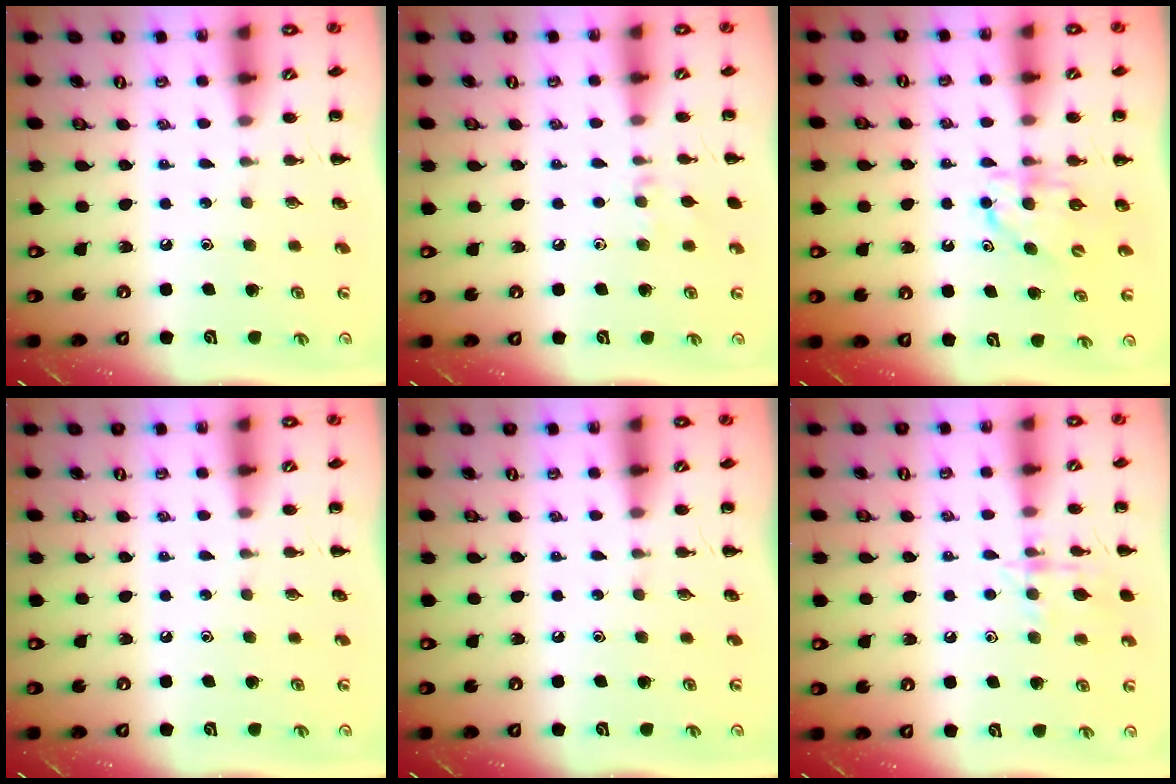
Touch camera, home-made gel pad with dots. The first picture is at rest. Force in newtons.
{"total": 6.0, "press": 5.7, "slide": 2.0}
{"total": 6.1, "press": 6.1, "slide": 0.5}
{"total": 0.0}
{"total": 0.0}
{"total": 10.8, "press": 10.7, "slide": 1.0}